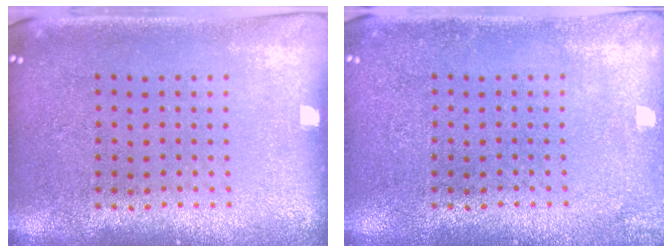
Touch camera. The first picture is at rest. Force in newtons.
{"total": 1.3, "press": 1.3, "slide": 0.1}